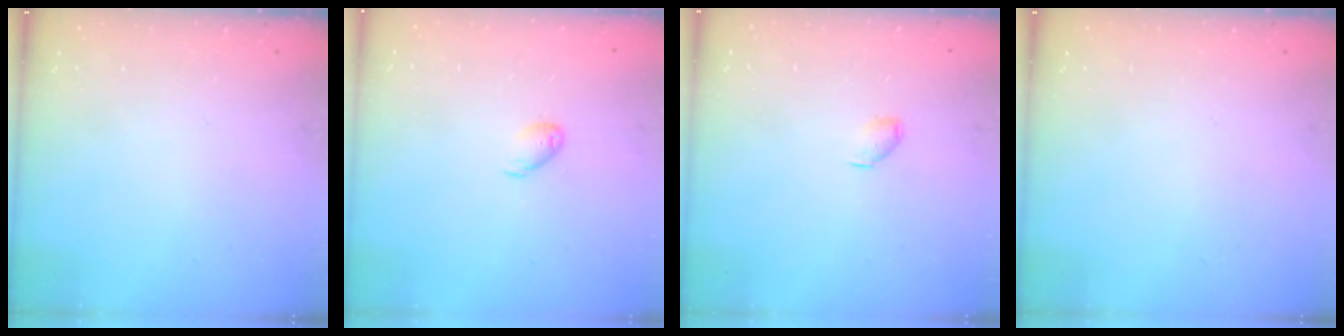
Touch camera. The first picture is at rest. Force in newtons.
{"total": 4.7, "press": 4.6, "slide": 0.8}
{"total": 3.1, "press": 3.1, "slide": 0.5}
{"total": 0.0}